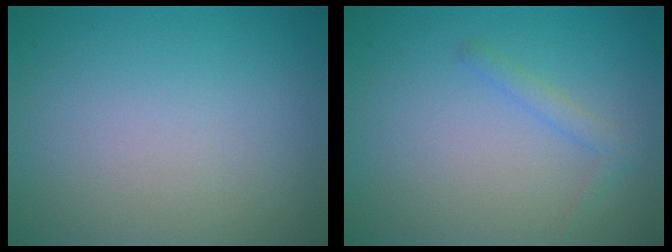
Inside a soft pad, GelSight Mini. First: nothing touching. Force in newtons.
{"total": 1.2, "press": 1.2, "slide": 0.1}